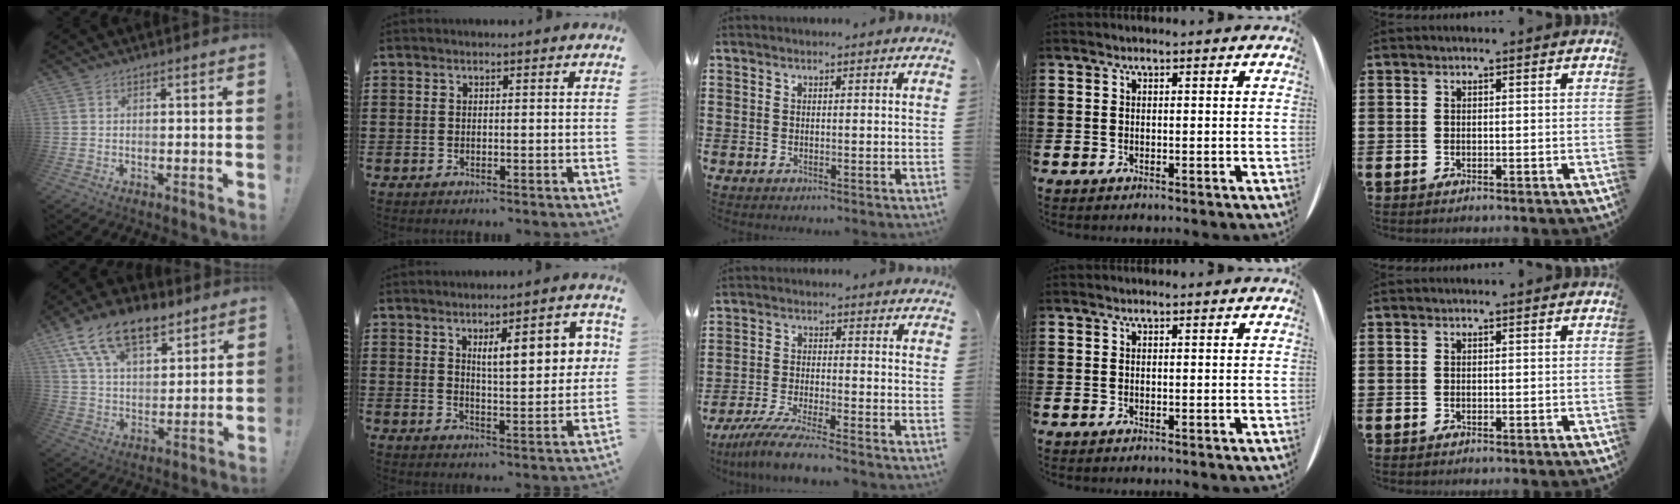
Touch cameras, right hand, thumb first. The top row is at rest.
{"thumb": {"total": 16.5, "force": [10.7, 8.4, 9.4], "torque": [-0.169, -0.056, 0.196]}, "index": {"total": 8.6, "force": [3.1, 2.6, 7.6], "torque": [-0.116, -0.002, 0.045]}, "middle": {"total": 5.8, "force": [-5.2, -0.4, 2.5], "torque": [-0.060, -0.021, -0.102]}}